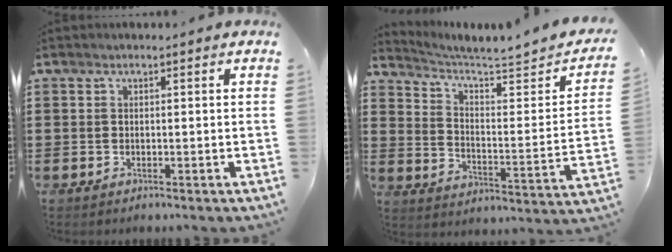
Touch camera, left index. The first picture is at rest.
{"total": 3.3, "force": [2.9, 0.3, 1.6], "torque": [-0.053, -0.029, 0.038]}